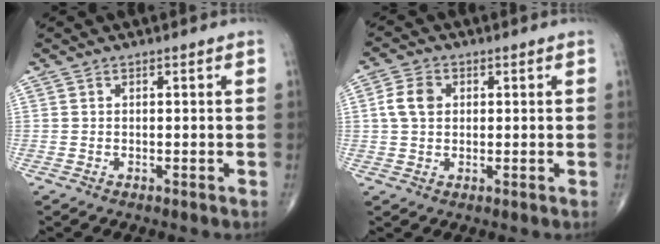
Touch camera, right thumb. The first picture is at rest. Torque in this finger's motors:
{"motor_torque": [-0.08, 0.10, 0.18, -0.14, 0.01]}